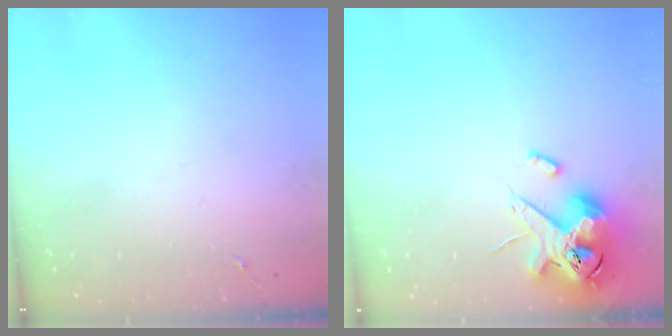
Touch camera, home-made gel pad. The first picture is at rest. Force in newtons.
{"total": 14.5, "press": 14.3, "slide": 2.4}